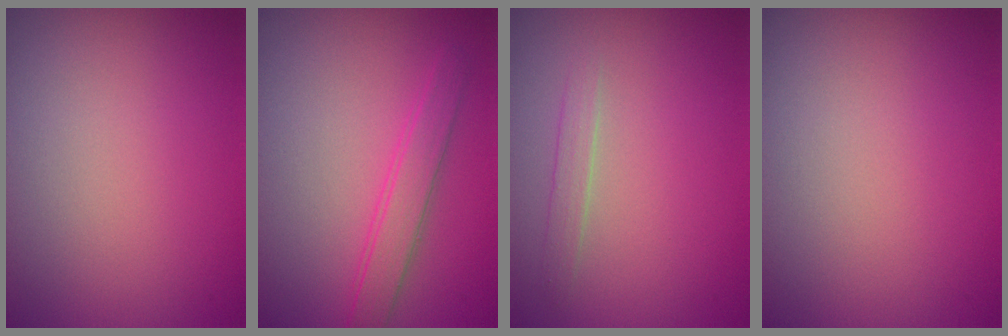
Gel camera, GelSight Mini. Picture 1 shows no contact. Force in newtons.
{"total": 2.4, "press": 2.4, "slide": 0.1}
{"total": 1.1, "press": 1.1, "slide": 0.0}
{"total": 0.0}